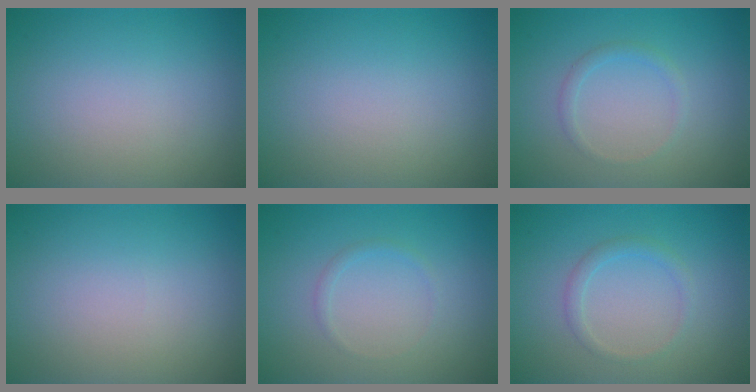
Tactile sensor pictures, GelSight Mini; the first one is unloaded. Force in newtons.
{"total": 0.0}
{"total": 1.1, "press": 1.1, "slide": 0.1}
{"total": 0.0}
{"total": 0.7, "press": 0.7, "slide": 0.0}
{"total": 1.3, "press": 1.3, "slide": 0.1}